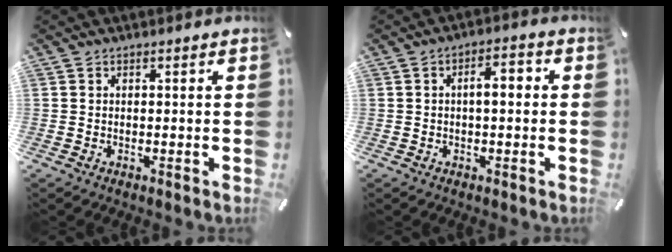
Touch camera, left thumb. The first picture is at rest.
{"total": 5.0, "force": [0.1, 2.2, 4.4], "torque": [-0.068, 0.011, -0.006]}